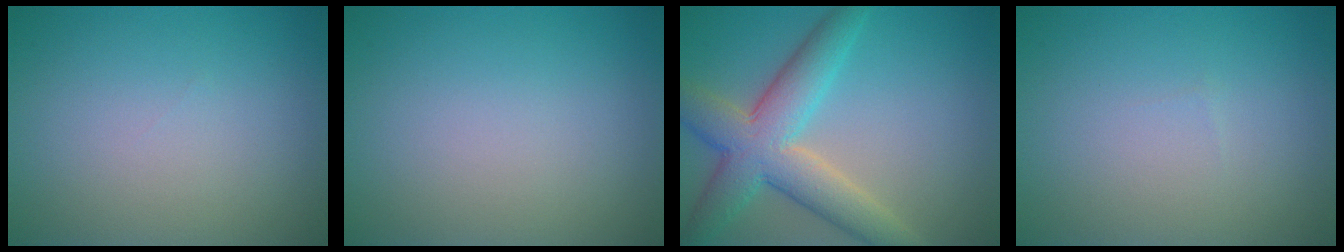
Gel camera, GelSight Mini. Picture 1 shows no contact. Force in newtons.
{"total": 0.0}
{"total": 7.3, "press": 7.3, "slide": 0.4}
{"total": 0.0}